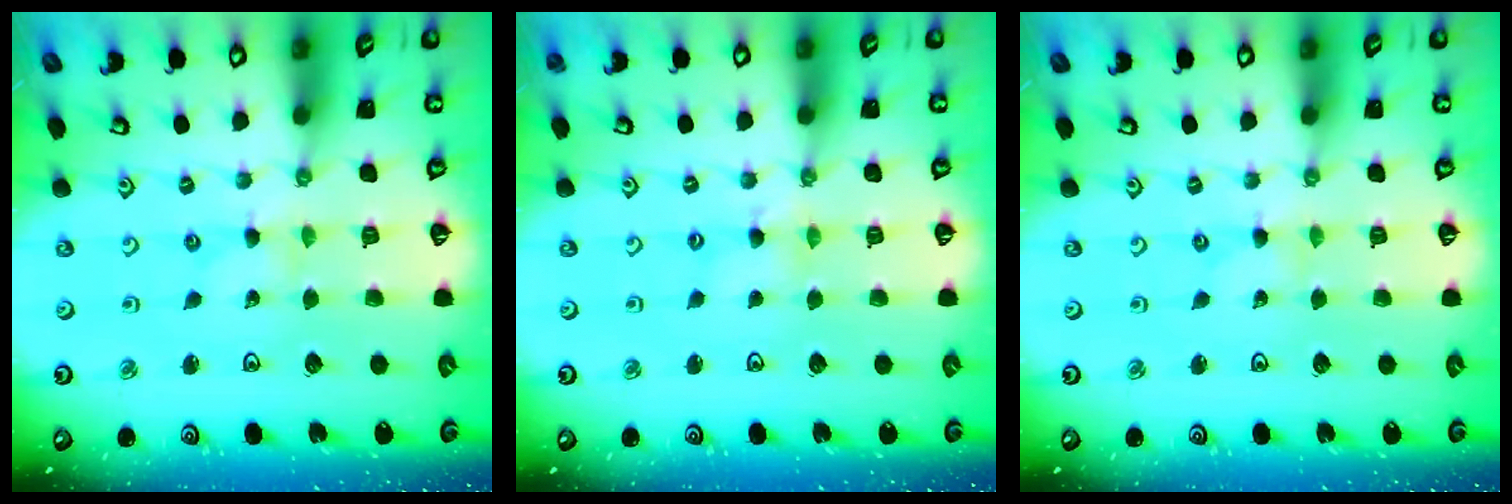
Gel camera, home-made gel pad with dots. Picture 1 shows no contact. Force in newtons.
{"total": 1.6, "press": 1.6, "slide": 0.3}
{"total": 0.0}